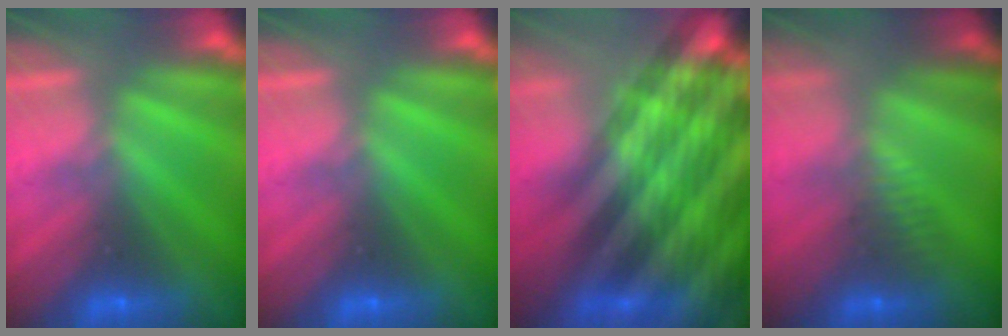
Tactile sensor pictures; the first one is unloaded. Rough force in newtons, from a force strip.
{"total": 0.0}
{"total": 9.1}
{"total": 2.8}